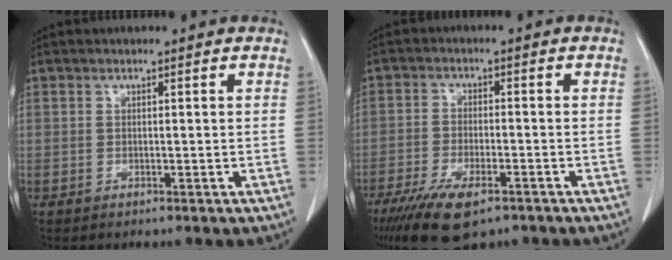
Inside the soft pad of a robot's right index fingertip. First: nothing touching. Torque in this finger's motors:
{"motor_torque": [1.15, -0.99, 0.26, 0.12]}